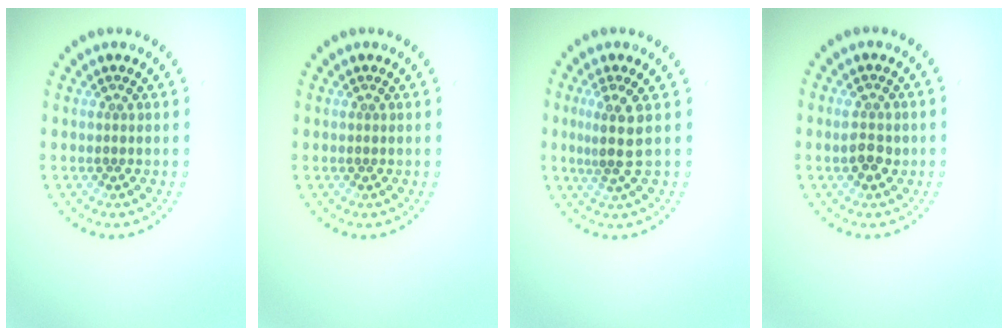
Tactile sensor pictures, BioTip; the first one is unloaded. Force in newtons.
{"total": 0.0}
{"total": 2.8, "press": 2.0, "slide": 2.0}
{"total": 2.0, "press": 2.0, "slide": 0.2}